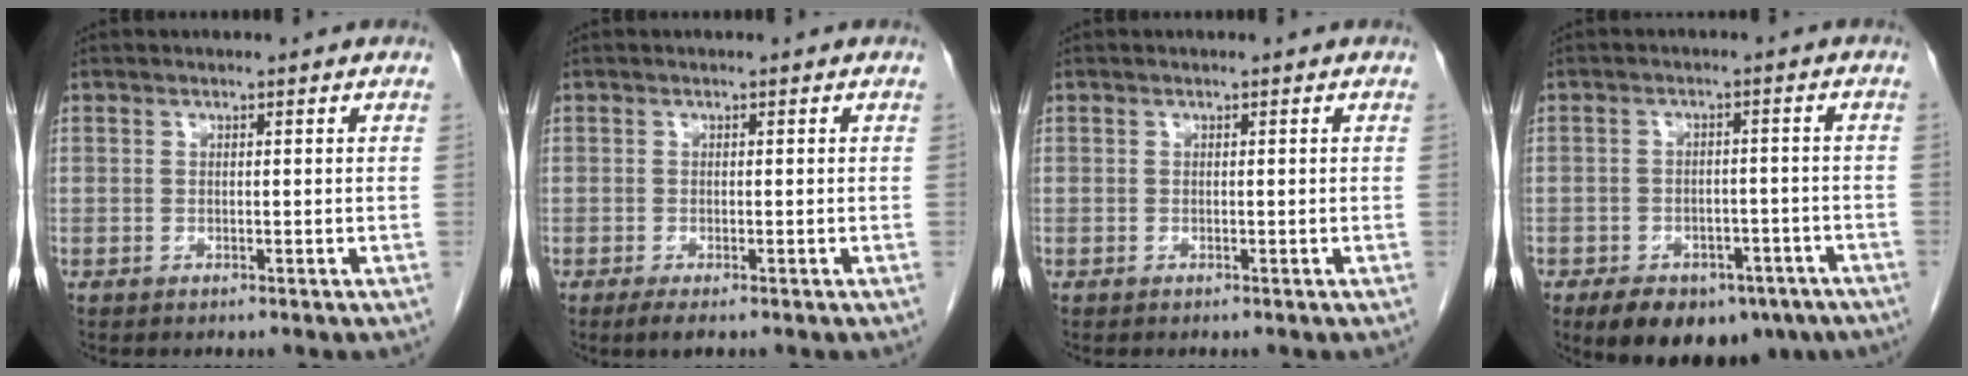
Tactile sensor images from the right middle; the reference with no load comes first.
{"total": 1.8, "force": [-1.2, 0.3, 1.3], "torque": [-0.026, -0.006, -0.020]}
{"total": 0.0}
{"total": 13.9, "force": [-9.1, 7.8, 7.1], "torque": [-0.114, 0.003, -0.121]}